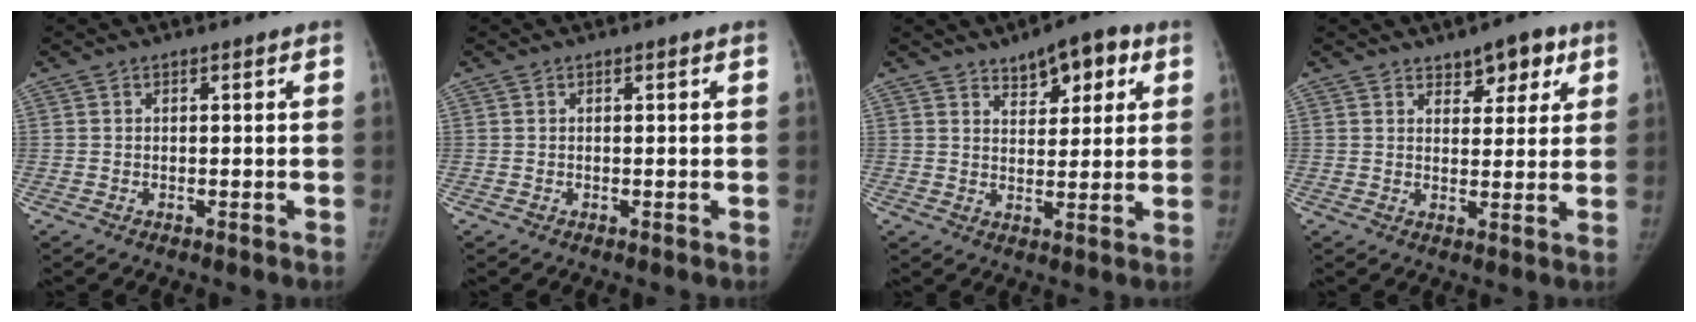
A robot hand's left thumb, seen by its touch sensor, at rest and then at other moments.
{"total": 0.0}
{"total": 8.0, "force": [4.4, 4.0, 5.3], "torque": [-0.040, -0.016, 0.061]}
{"total": 6.0, "force": [3.7, 3.3, 3.4], "torque": [-0.009, -0.017, 0.051]}